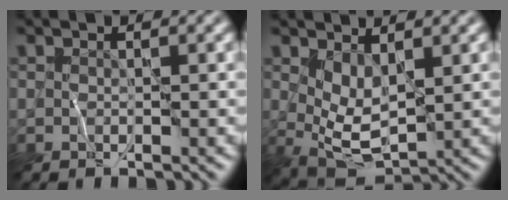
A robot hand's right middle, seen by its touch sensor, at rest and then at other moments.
{"total": 3.6, "force": [1.3, 1.6, 2.9], "torque": [-0.061, -0.013, 0.031]}